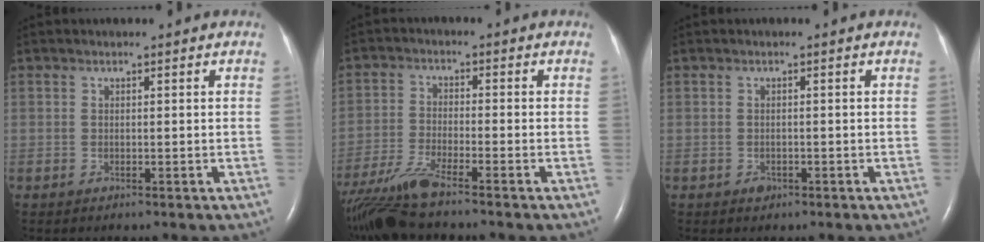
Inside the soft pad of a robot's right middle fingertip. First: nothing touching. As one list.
[{"total": 9.0, "force": [-7.7, -0.7, 4.6], "torque": [-0.098, -0.025, -0.145]}, {"total": 0.9, "force": [-0.6, 0.7, 0.3], "torque": [-0.006, 0.001, -0.006]}]